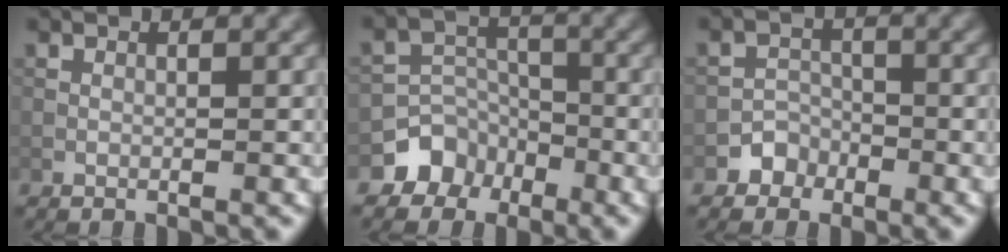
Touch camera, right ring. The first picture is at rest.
{"total": 4.0, "force": [-2.7, 3.0, 0.5], "torque": [0.005, 0.011, -0.046]}
{"total": 1.9, "force": [-1.2, 1.4, 0.0], "torque": [0.012, 0.009, -0.022]}